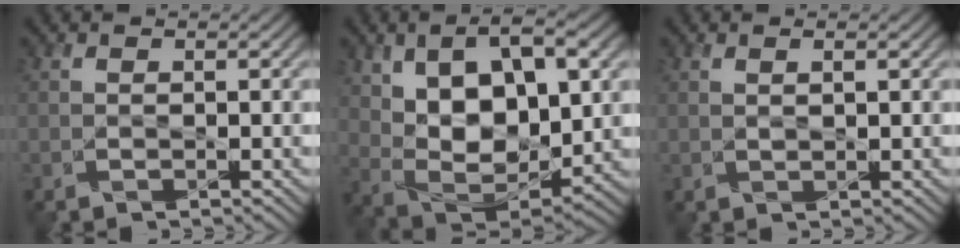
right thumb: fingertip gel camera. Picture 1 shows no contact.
{"total": 14.8, "force": [4.8, 8.2, 11.4], "torque": [-0.207, -0.011, 0.096]}
{"total": 0.9, "force": [0.4, 0.0, 0.8], "torque": [-0.018, -0.003, 0.010]}